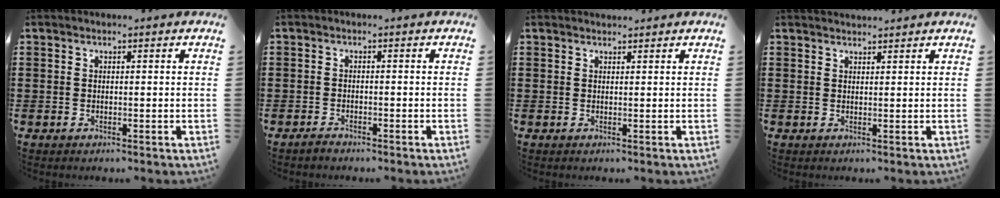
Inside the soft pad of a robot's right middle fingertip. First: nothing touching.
{"total": 1.2, "force": [-1.1, 0.5, 0.1], "torque": [-0.004, 0.001, -0.024]}
{"total": 0.9, "force": [0.9, 0.2, 0.0], "torque": [-0.001, -0.001, 0.018]}
{"total": 1.4, "force": [1.4, 0.2, 0.0], "torque": [-0.003, 0.002, 0.026]}